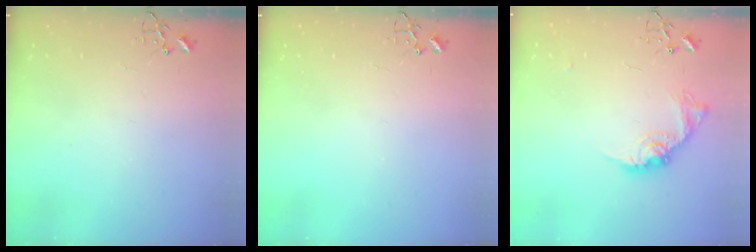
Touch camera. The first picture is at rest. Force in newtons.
{"total": 0.0}
{"total": 12.6, "press": 12.6, "slide": 0.5}